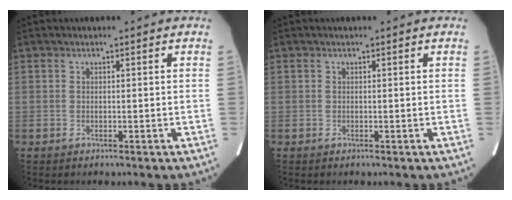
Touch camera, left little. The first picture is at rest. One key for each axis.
{"total": 0.0}